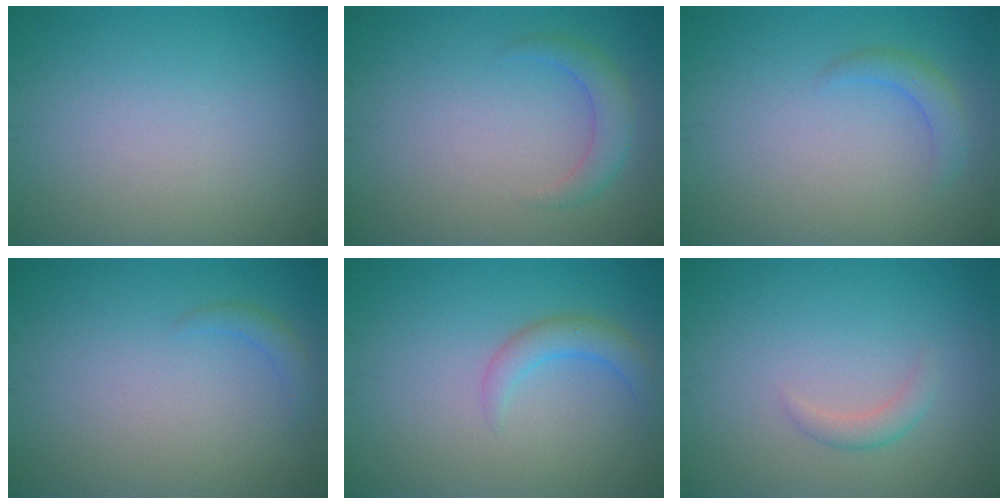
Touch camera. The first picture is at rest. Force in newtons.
{"total": 2.2, "press": 2.2, "slide": 0.1}
{"total": 1.7, "press": 1.7, "slide": 0.2}
{"total": 1.1, "press": 1.1, "slide": 0.1}
{"total": 2.3, "press": 2.3, "slide": 0.2}
{"total": 1.3, "press": 1.3, "slide": 0.1}